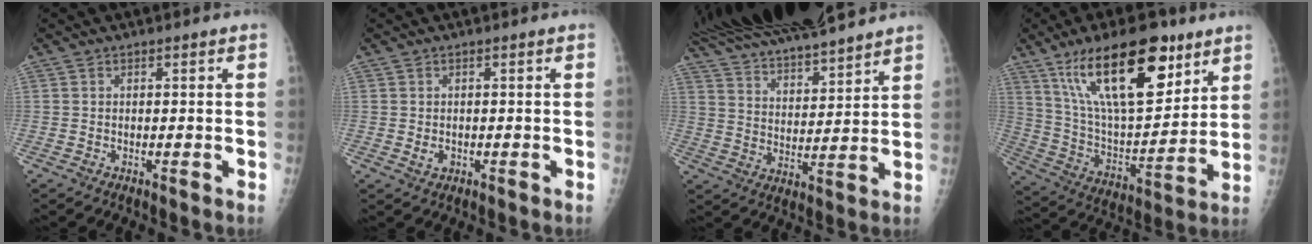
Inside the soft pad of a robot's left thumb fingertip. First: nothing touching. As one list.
[{"total": 1.6, "force": [-0.2, 1.1, 1.1], "torque": [-0.012, 0.000, 0.001]}, {"total": 20.4, "force": [18.4, 3.3, 8.3], "torque": [-0.124, -0.042, 0.308]}, {"total": 23.9, "force": [13.5, 9.4, 17.4], "torque": [-0.264, -0.049, 0.244]}]